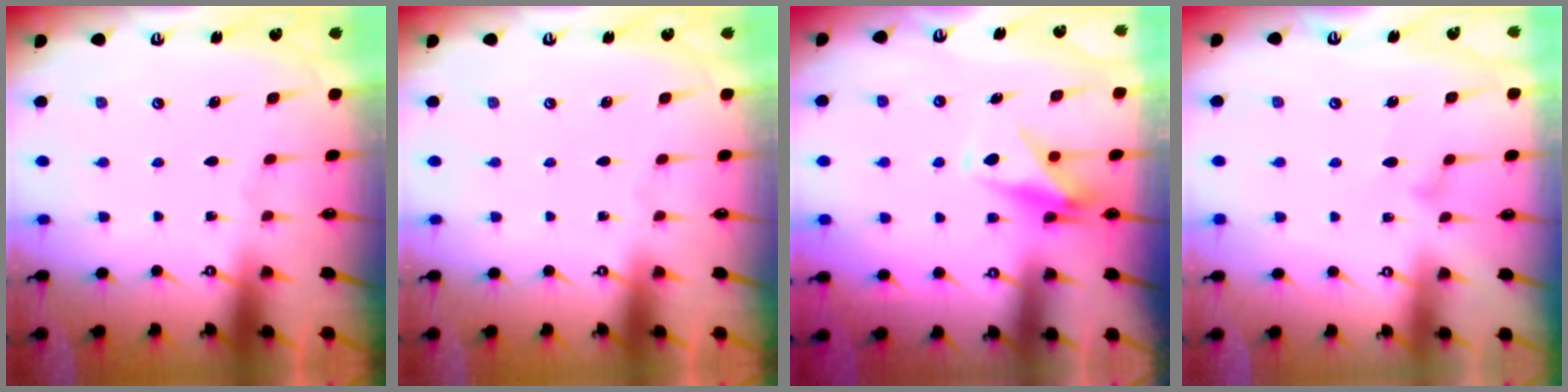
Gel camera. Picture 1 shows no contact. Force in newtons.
{"total": 0.0}
{"total": 10.4, "press": 10.4, "slide": 0.8}
{"total": 7.5, "press": 7.5, "slide": 0.4}